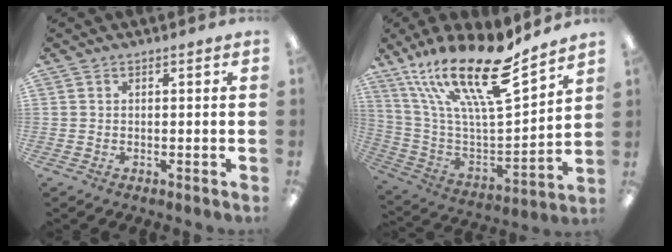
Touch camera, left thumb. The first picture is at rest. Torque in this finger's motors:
{"motor_torque": [0.50, 0.43, 1.44, -1.32, 0.61]}